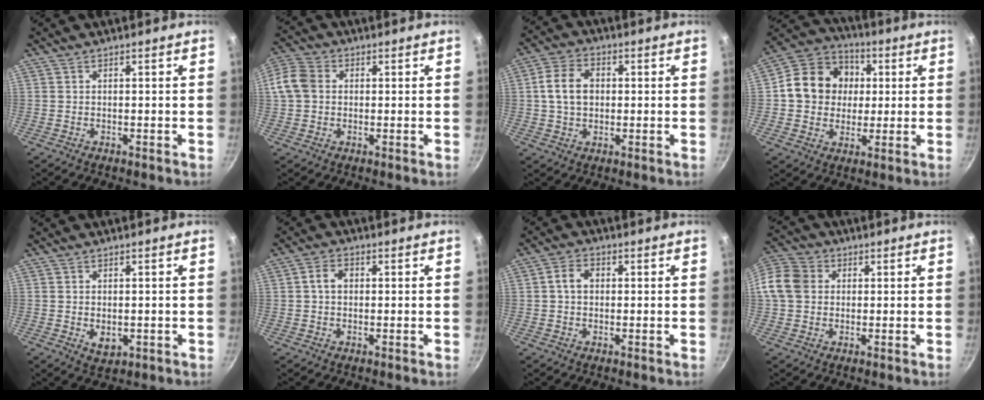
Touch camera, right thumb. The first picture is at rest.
{"total": 8.9, "force": [0.6, 7.3, 5.0], "torque": [-0.097, 0.020, -0.004]}
{"total": 8.1, "force": [0.7, 6.0, 5.4], "torque": [-0.086, 0.015, 0.008]}
{"total": 14.4, "force": [1.6, 12.5, 6.8], "torque": [-0.087, 0.019, 0.015]}
{"total": 3.6, "force": [-0.3, 2.4, 2.6], "torque": [-0.039, -0.010, 0.000]}
{"total": 3.5, "force": [0.4, 2.6, 2.3], "torque": [-0.030, 0.009, 0.002]}
{"total": 4.1, "force": [0.4, 3.1, 2.6], "torque": [-0.035, 0.011, 0.001]}
{"total": 11.5, "force": [1.2, 9.9, 5.7], "torque": [-0.107, 0.023, 0.006]}